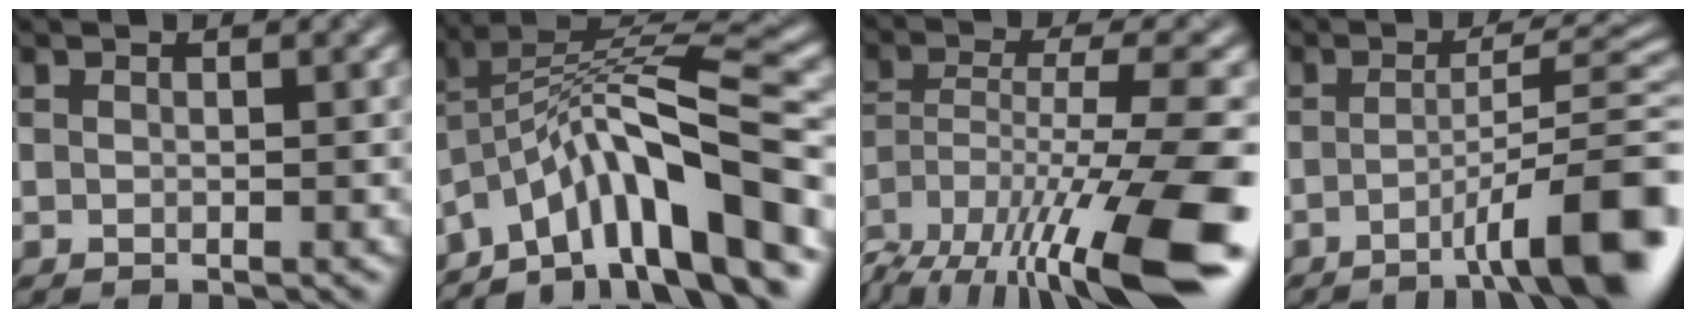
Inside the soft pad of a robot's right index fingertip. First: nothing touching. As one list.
[{"total": 11.2, "force": [-7.1, 2.5, 8.4], "torque": [-0.124, 0.033, -0.116]}, {"total": 14.4, "force": [-9.5, 3.3, 10.3], "torque": [-0.197, -0.001, -0.143]}, {"total": 9.9, "force": [-4.6, 1.5, 8.7], "torque": [-0.105, 0.023, -0.066]}]